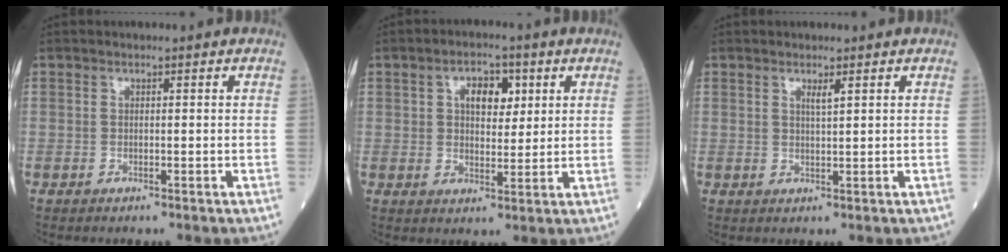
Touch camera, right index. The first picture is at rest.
{"total": 5.6, "force": [2.0, 3.1, 4.2], "torque": [-0.065, 0.012, 0.032]}
{"total": 1.4, "force": [0.8, -0.1, 1.1], "torque": [-0.022, -0.005, 0.014]}